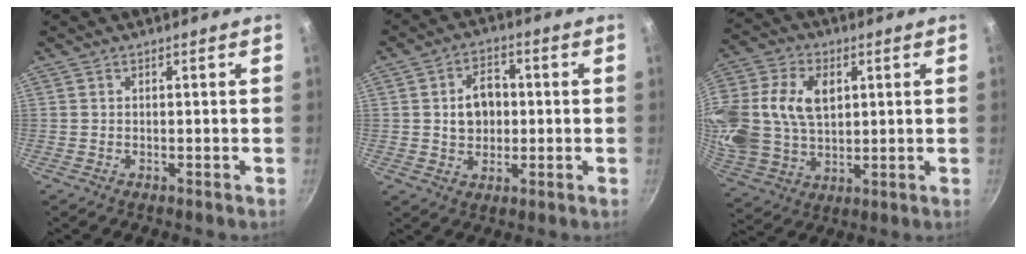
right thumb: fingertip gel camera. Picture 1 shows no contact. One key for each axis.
{"total": 7.7, "fx": 0.4, "fy": 5.9, "fz": 4.9, "tx": -0.053, "ty": 0.012, "tz": 0.005}
{"total": 22.1, "fx": 4.8, "fy": 15.5, "fz": 15.0, "tx": -0.338, "ty": 0.018, "tz": 0.095}